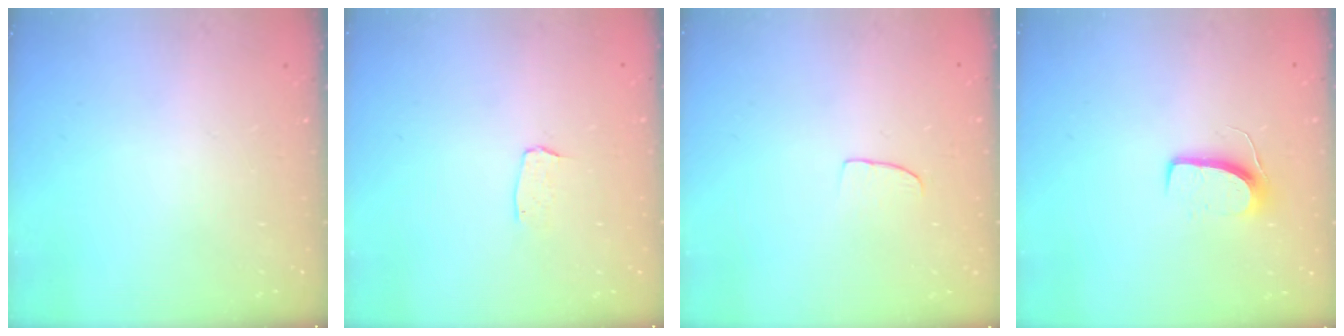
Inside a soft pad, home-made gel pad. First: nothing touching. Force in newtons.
{"total": 3.0, "press": 3.0, "slide": 0.2}
{"total": 4.2, "press": 4.2, "slide": 0.3}
{"total": 6.7, "press": 6.7, "slide": 0.5}